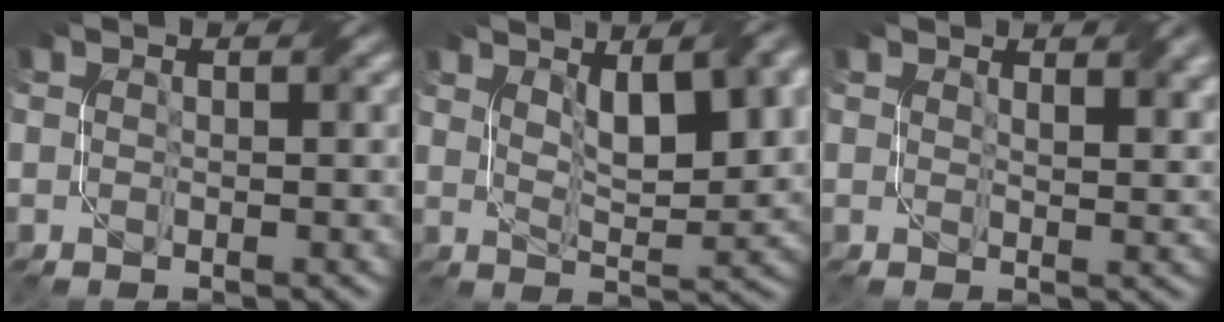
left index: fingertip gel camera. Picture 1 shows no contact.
{"total": 7.8, "force": [3.0, 2.6, 6.7], "torque": [-0.101, 0.004, 0.049]}
{"total": 3.2, "force": [2.2, 1.1, 2.0], "torque": [-0.029, -0.001, 0.042]}